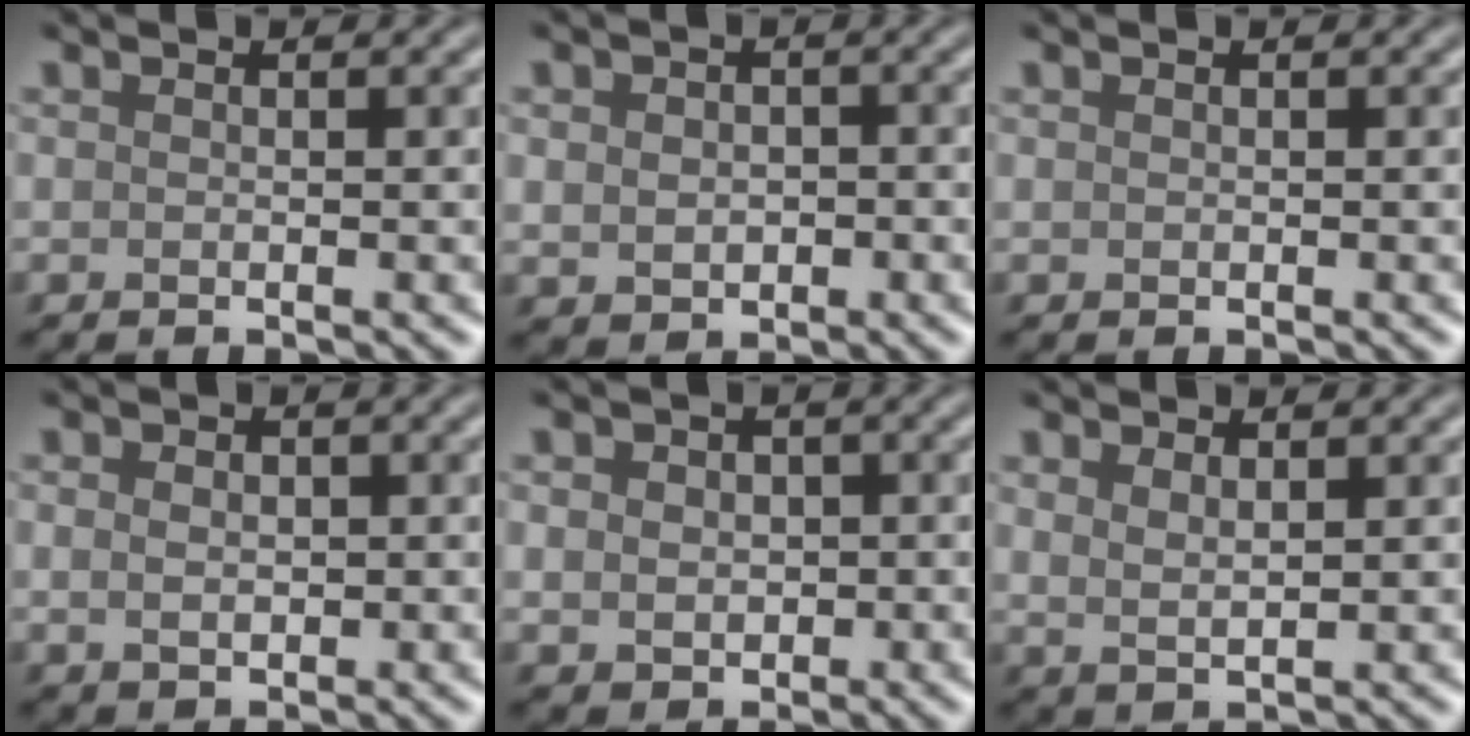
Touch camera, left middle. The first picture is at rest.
{"total": 2.8, "force": [-0.1, 2.3, 1.6], "torque": [-0.019, -0.004, -0.002]}
{"total": 0.0}
{"total": 2.5, "force": [0.2, 1.9, 1.6], "torque": [-0.022, 0.004, 0.002]}
{"total": 3.4, "force": [0.3, 2.9, 1.8], "torque": [-0.025, 0.009, -0.008]}
{"total": 1.9, "force": [0.9, 0.9, 1.4], "torque": [-0.031, -0.005, 0.024]}